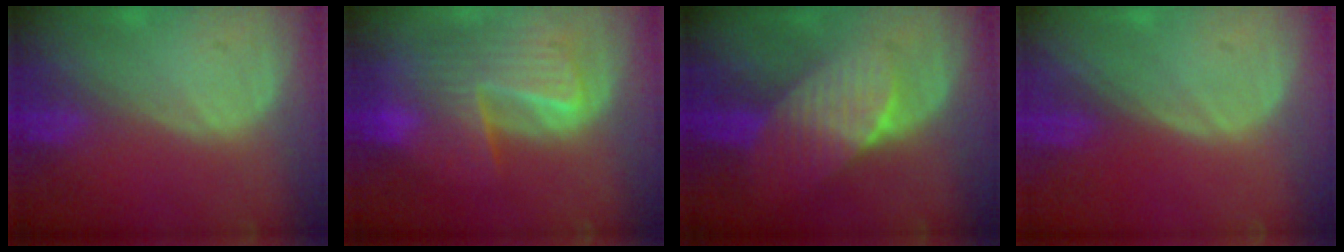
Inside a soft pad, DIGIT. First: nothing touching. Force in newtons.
{"total": 10.0, "press": 8.7, "slide": 5.0}
{"total": 7.5, "press": 6.7, "slide": 3.4}
{"total": 0.0}